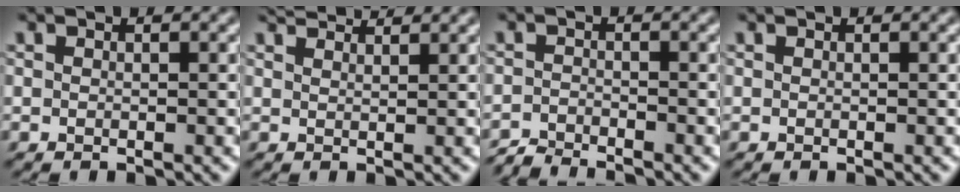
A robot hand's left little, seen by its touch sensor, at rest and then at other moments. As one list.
[{"total": 2.7, "force": [2.6, -0.1, 0.7], "torque": [-0.019, 0.010, 0.043]}, {"total": 2.3, "force": [-2.3, -0.1, 0.0], "torque": [-0.002, 0.000, -0.053]}, {"total": 0.0}]